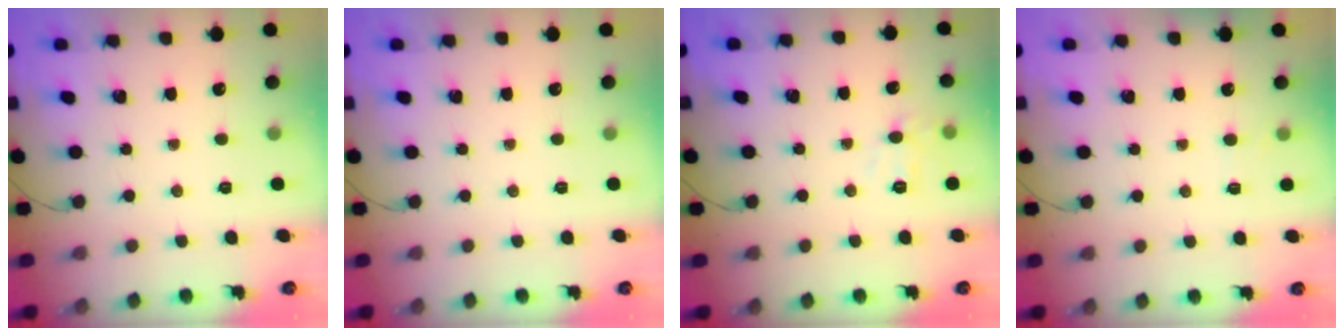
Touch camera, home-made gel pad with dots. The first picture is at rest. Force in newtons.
{"total": 0.0}
{"total": 7.6, "press": 7.4, "slide": 1.4}
{"total": 3.7, "press": 3.5, "slide": 1.3}